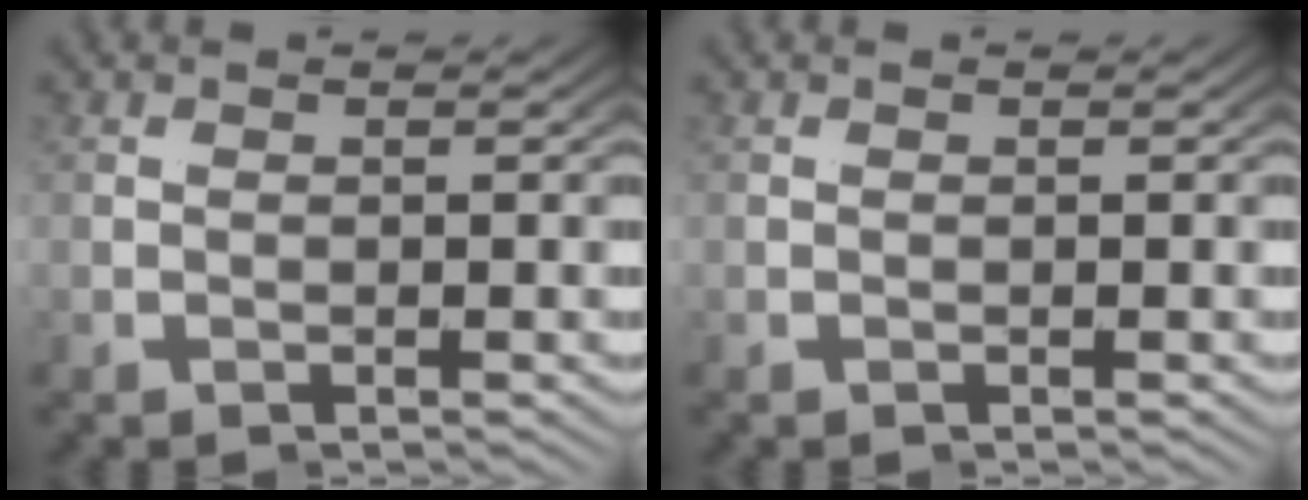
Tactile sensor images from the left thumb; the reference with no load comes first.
{"total": 0.0}